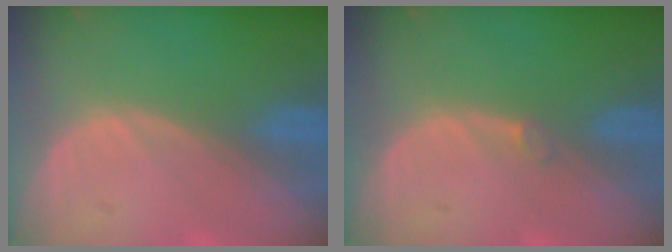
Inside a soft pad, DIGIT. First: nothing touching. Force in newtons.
{"total": 0.7, "press": 0.7, "slide": 0.2}